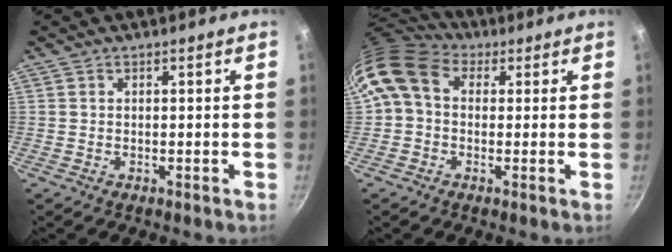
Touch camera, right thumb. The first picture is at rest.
{"total": 10.3, "force": [2.1, 7.9, 6.3], "torque": [-0.109, 0.018, 0.016]}